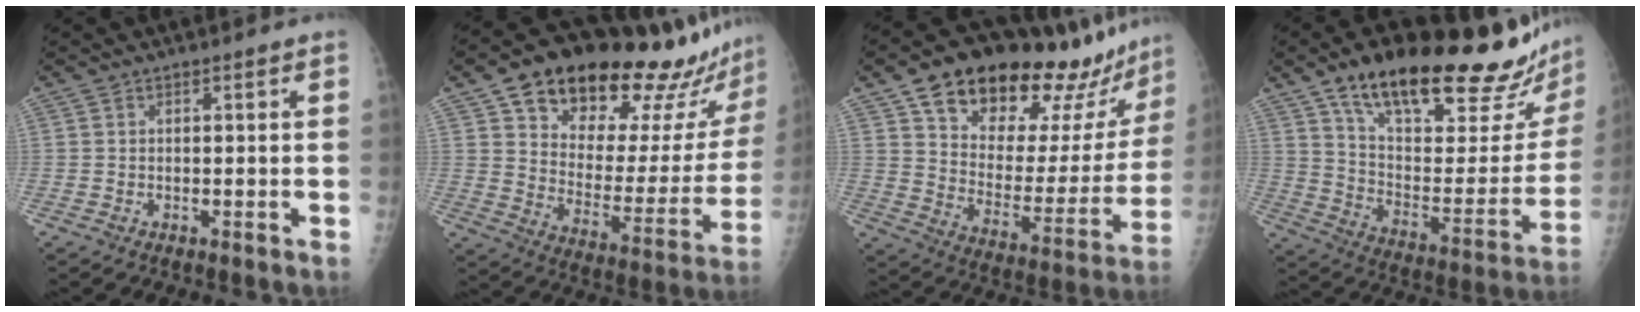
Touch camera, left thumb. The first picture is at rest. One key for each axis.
{"total": 27.7, "fx": 20.2, "fy": 9.8, "fz": 16.3, "tx": -0.203, "ty": -0.073, "tz": 0.293}
{"total": 26.7, "fx": 20.4, "fy": 9.9, "fz": 14.2, "tx": -0.169, "ty": -0.082, "tz": 0.302}
{"total": 31.8, "fx": 22.7, "fy": 9.1, "fz": 20.3, "tx": -0.271, "ty": -0.068, "tz": 0.342}